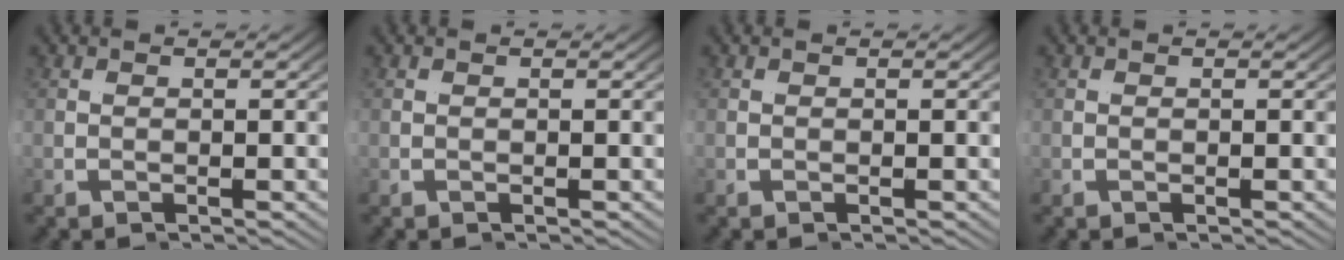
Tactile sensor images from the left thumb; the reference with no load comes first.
{"total": 0.0}
{"total": 0.0}
{"total": 0.0}